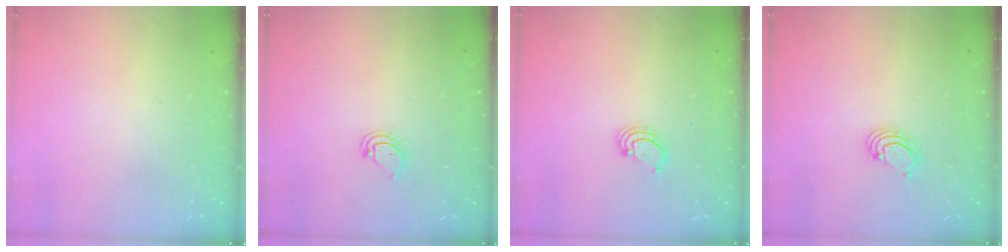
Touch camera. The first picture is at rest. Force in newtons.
{"total": 5.2, "press": 5.2, "slide": 0.2}
{"total": 2.3, "press": 2.3, "slide": 0.2}
{"total": 2.0, "press": 1.9, "slide": 0.6}